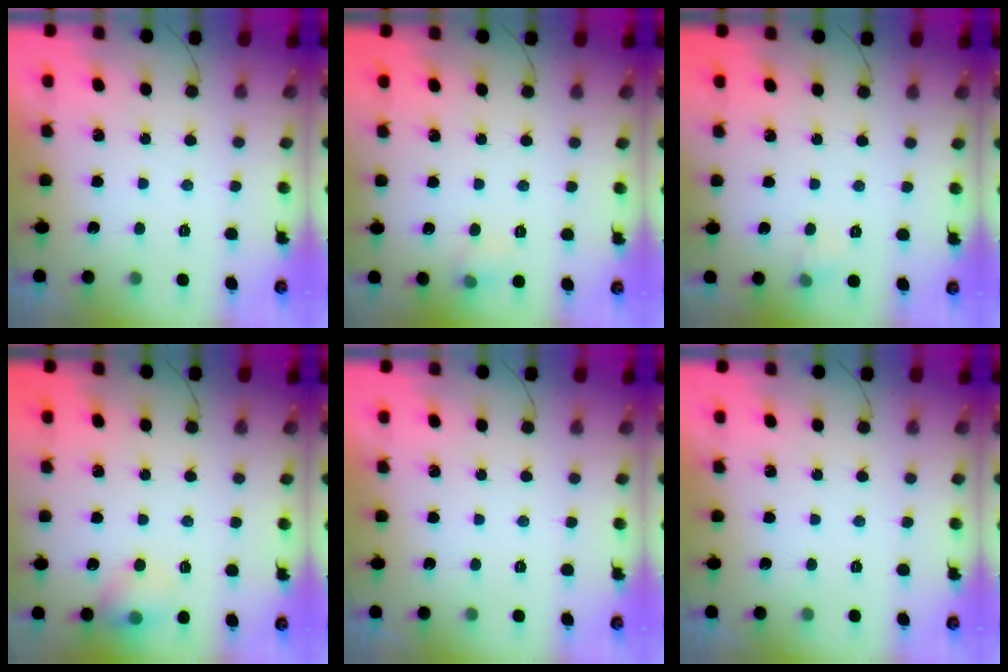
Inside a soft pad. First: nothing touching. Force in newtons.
{"total": 5.3, "press": 5.0, "slide": 1.7}
{"total": 3.7, "press": 3.5, "slide": 1.2}
{"total": 8.2, "press": 8.1, "slide": 1.2}
{"total": 0.0}
{"total": 0.0}